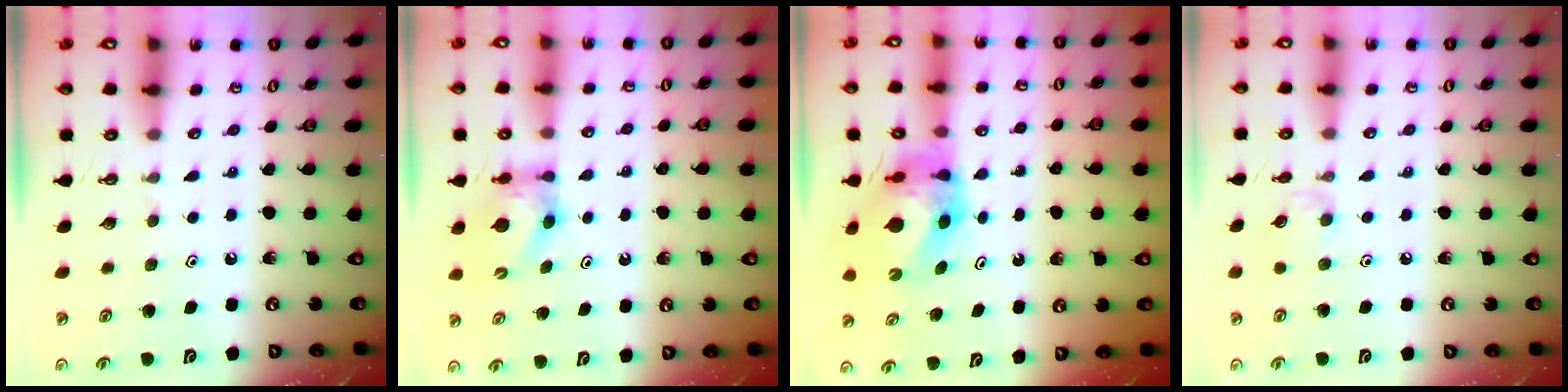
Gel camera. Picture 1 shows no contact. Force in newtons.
{"total": 6.1, "press": 6.1, "slide": 0.3}
{"total": 8.1, "press": 8.1, "slide": 0.7}
{"total": 4.1, "press": 4.1, "slide": 0.5}